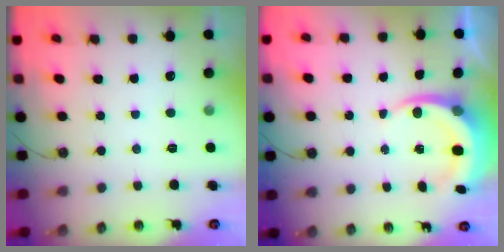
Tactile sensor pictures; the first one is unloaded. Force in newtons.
{"total": 6.9, "press": 6.7, "slide": 1.7}